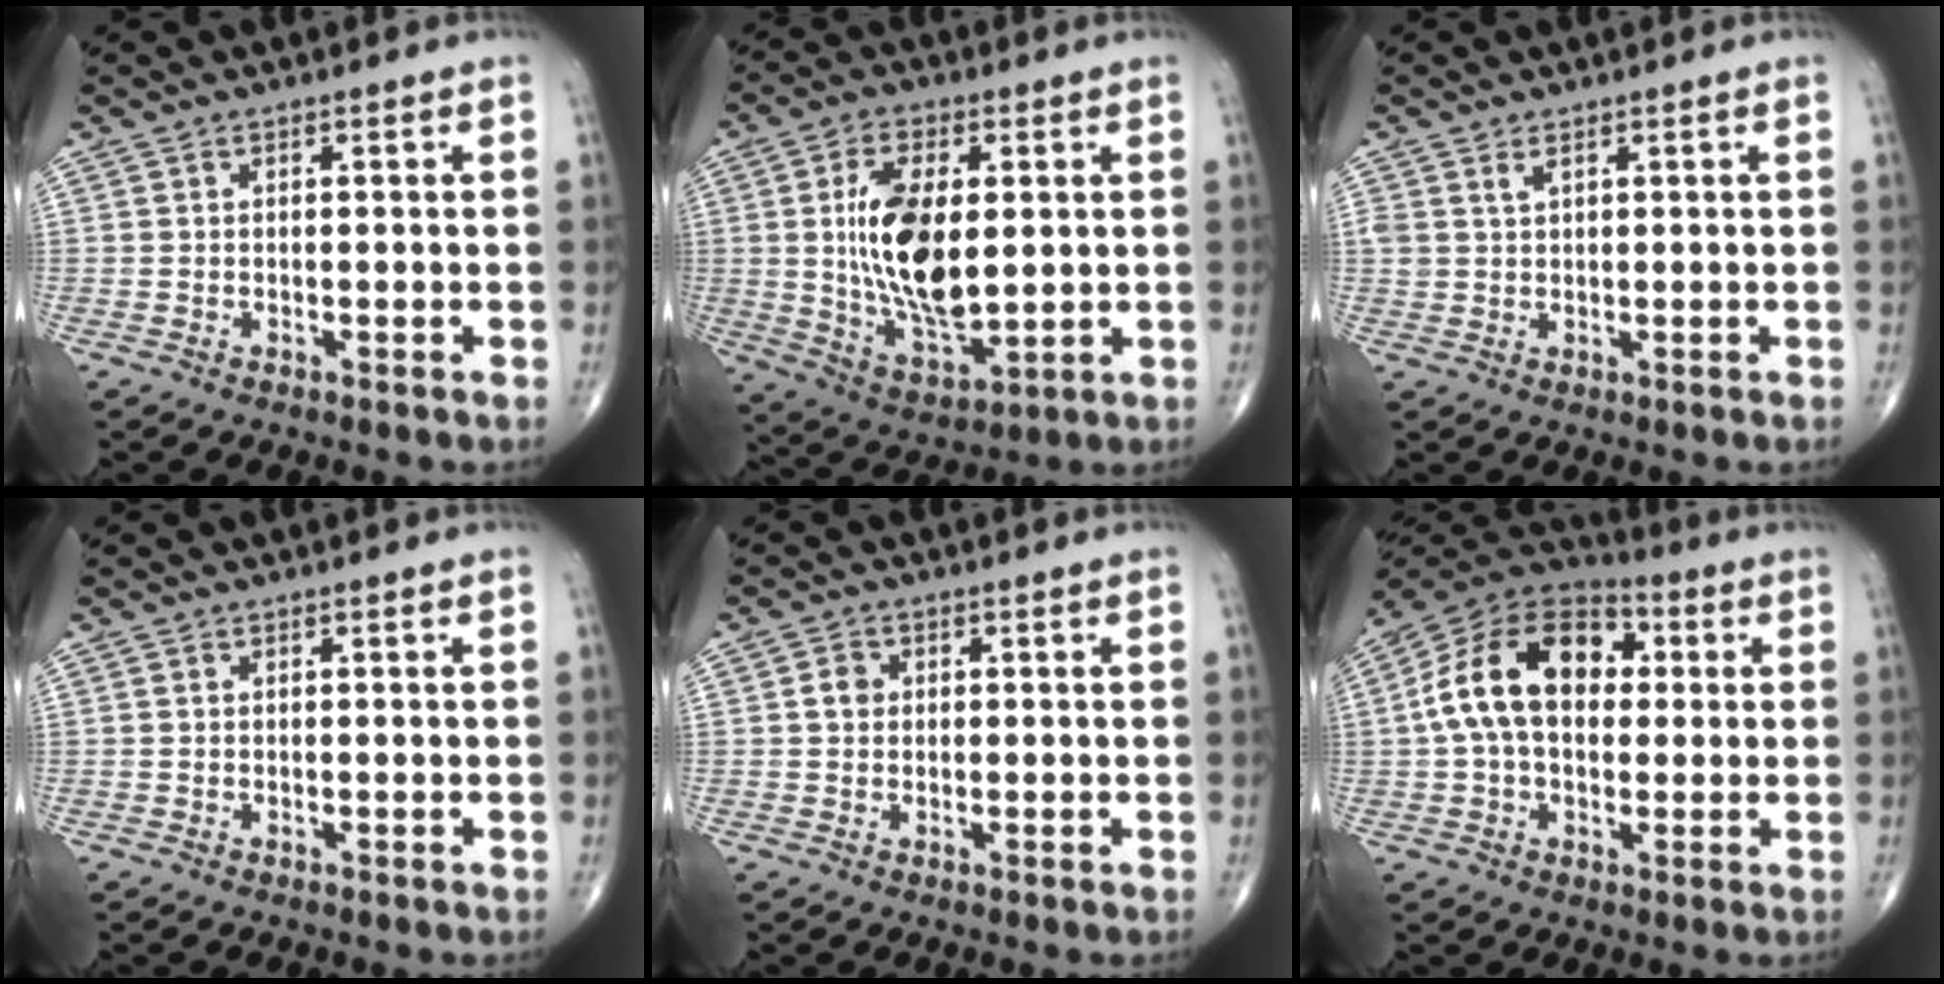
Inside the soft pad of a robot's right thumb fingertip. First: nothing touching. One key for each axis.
{"total": 16.3, "fx": 1.6, "fy": 8.1, "fz": 14.0, "tx": -0.248, "ty": -0.017, "tz": 0.038}
{"total": 1.8, "fx": 1.2, "fy": 0.9, "fz": 1.1, "tx": -0.020, "ty": -0.003, "tz": 0.028}
{"total": 0.0}
{"total": 2.5, "fx": 0.3, "fy": 2.2, "fz": 1.2, "tx": -0.012, "ty": 0.005, "tz": 0.001}
{"total": 18.2, "fx": 2.4, "fy": 11.9, "fz": 13.6, "tx": -0.224, "ty": 0.031, "tz": 0.032}